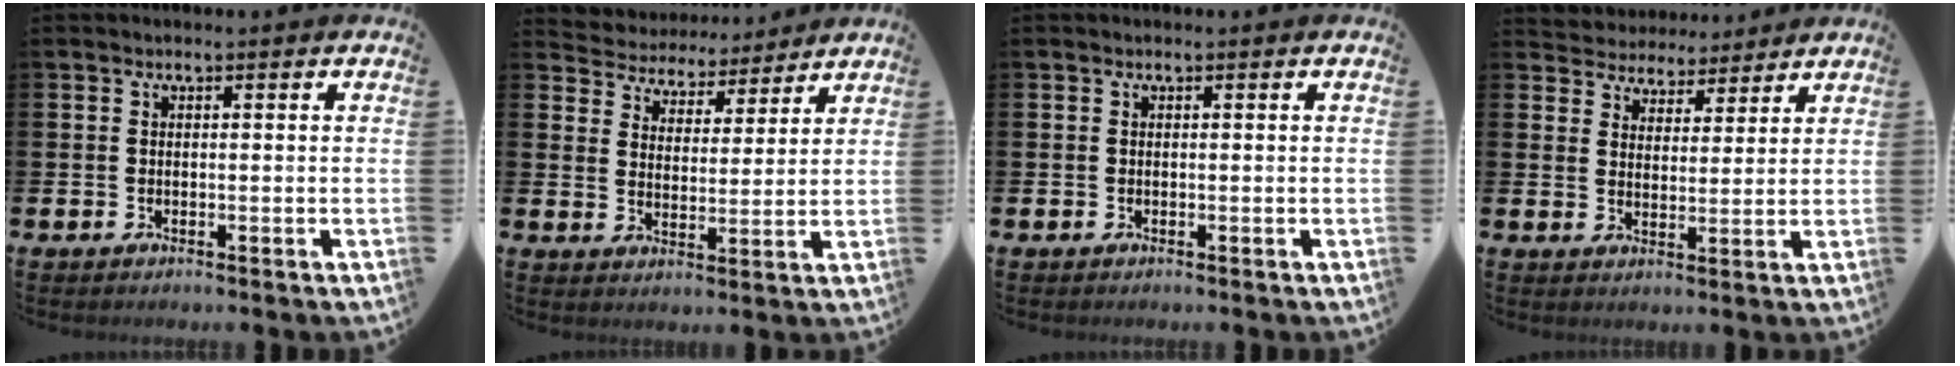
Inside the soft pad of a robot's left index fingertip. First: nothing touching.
{"total": 4.6, "force": [4.2, 1.6, -0.8], "torque": [-0.019, -0.034, 0.072]}
{"total": 0.0}
{"total": 3.9, "force": [3.6, 1.3, -1.0], "torque": [-0.010, -0.025, 0.064]}